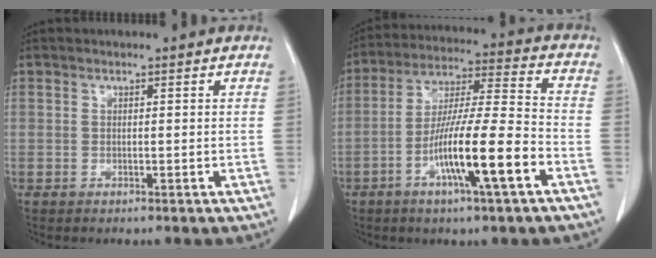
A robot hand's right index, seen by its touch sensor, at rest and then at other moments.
{"total": 14.4, "force": [-5.8, 0.3, 13.1], "torque": [-0.240, -0.004, -0.105]}